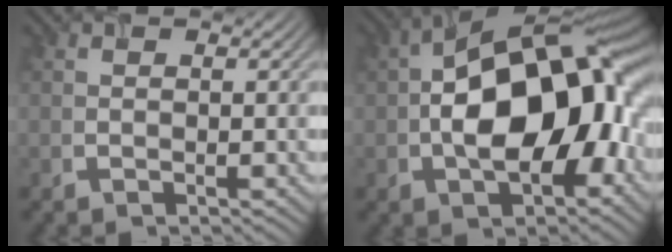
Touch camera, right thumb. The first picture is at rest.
{"total": 16.3, "force": [-0.4, 9.3, 13.4], "torque": [-0.203, 0.010, -0.011]}